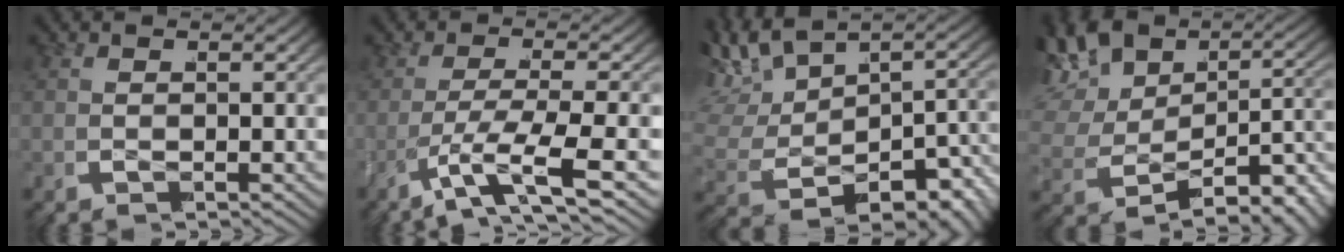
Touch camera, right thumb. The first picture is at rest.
{"total": 5.4, "force": [-2.2, 2.1, 4.4], "torque": [-0.104, -0.016, -0.035]}
{"total": 7.9, "force": [-0.1, 5.4, 5.7], "torque": [-0.125, -0.014, 0.009]}
{"total": 9.2, "force": [-1.4, 6.7, 6.1], "torque": [-0.117, -0.015, -0.015]}